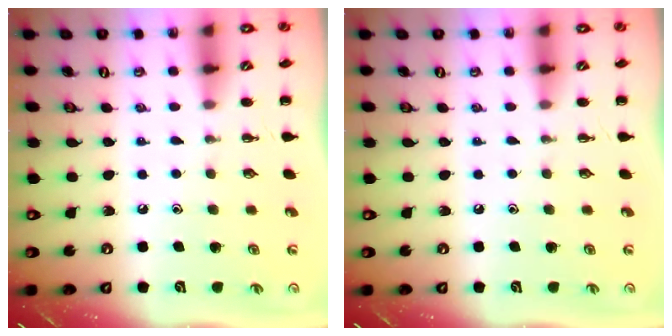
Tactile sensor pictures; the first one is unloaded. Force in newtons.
{"total": 0.0}